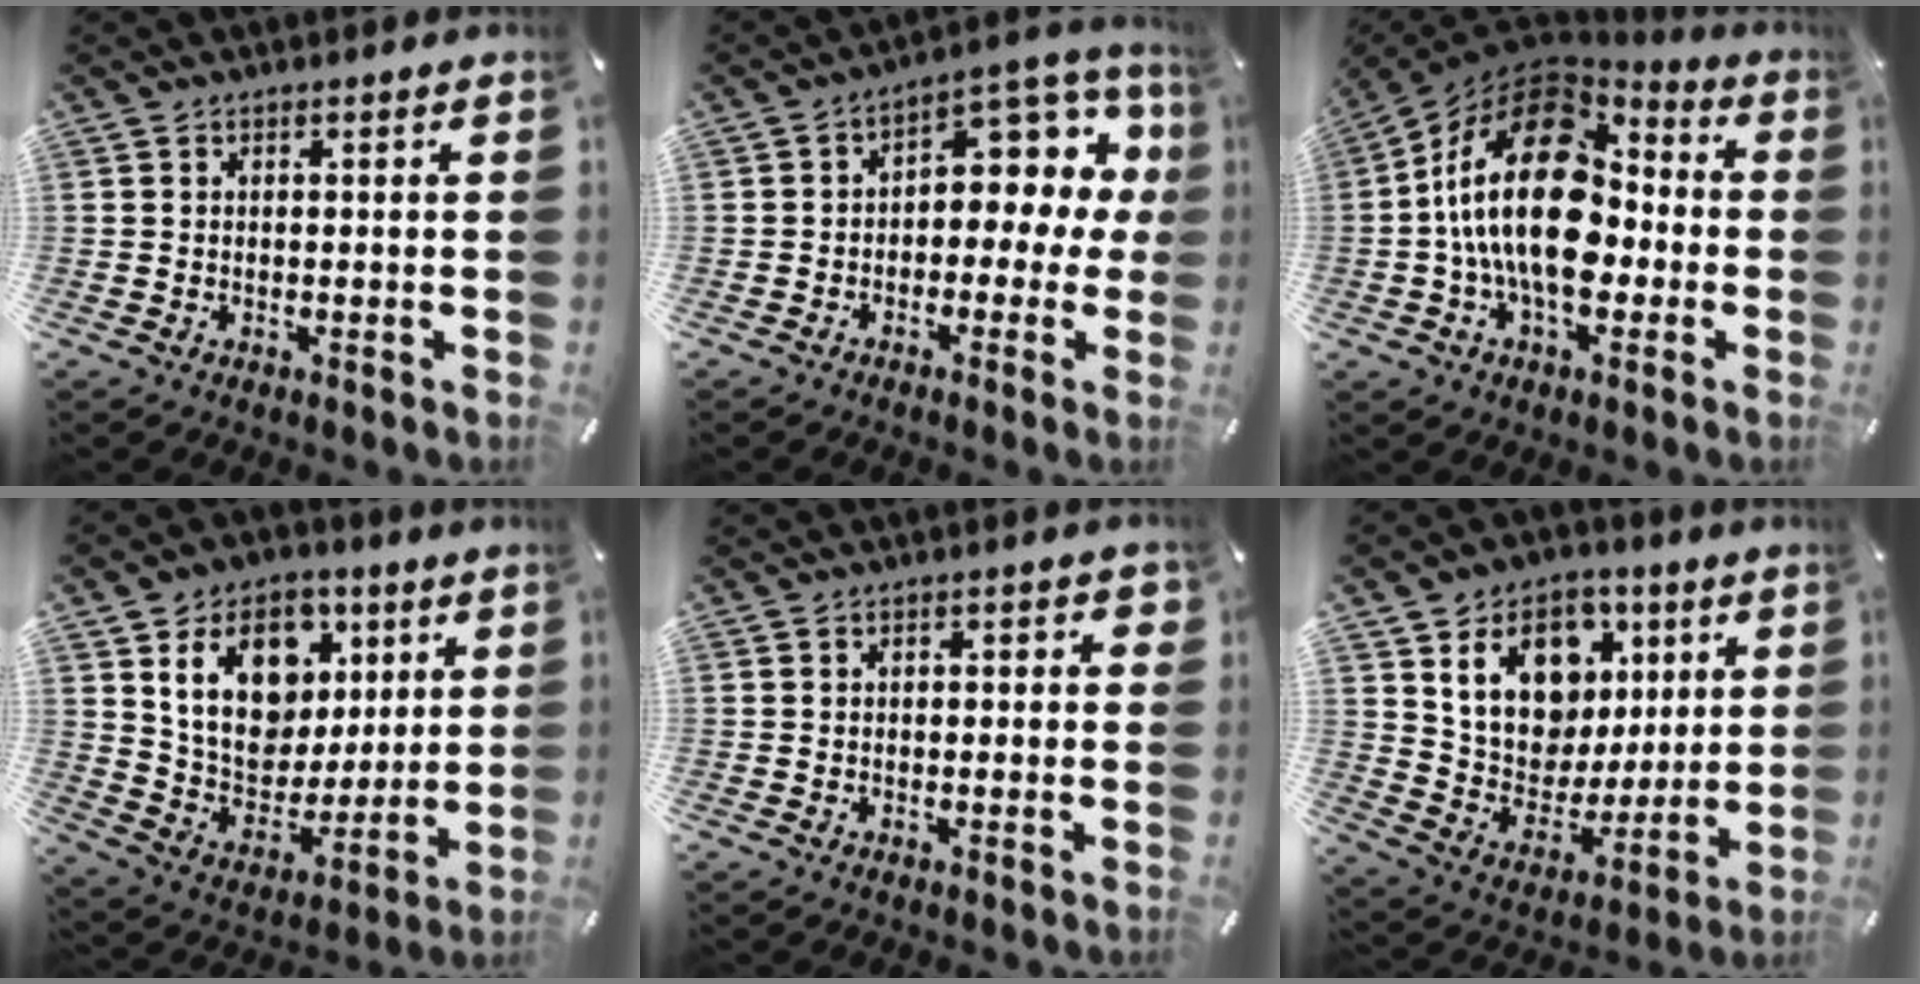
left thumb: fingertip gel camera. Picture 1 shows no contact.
{"total": 9.3, "force": [2.8, 6.0, 6.6], "torque": [-0.084, -0.027, 0.045]}
{"total": 24.3, "force": [-0.5, 15.3, 18.9], "torque": [-0.346, 0.014, -0.010]}
{"total": 18.1, "force": [6.6, 14.1, 9.2], "torque": [-0.158, -0.014, 0.126]}
{"total": 1.6, "force": [-0.7, 0.9, 1.1], "torque": [-0.020, 0.006, -0.015]}
{"total": 16.8, "force": [6.6, 13.5, 7.5], "torque": [-0.116, -0.024, 0.128]}